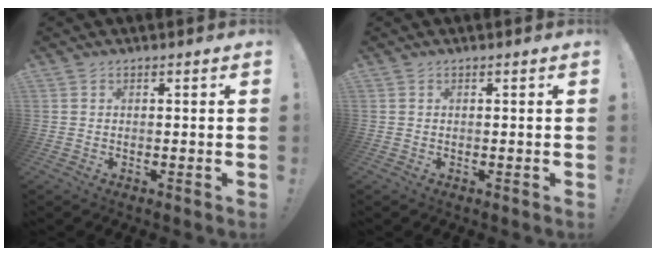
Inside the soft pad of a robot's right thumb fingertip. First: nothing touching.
{"total": 0.0}